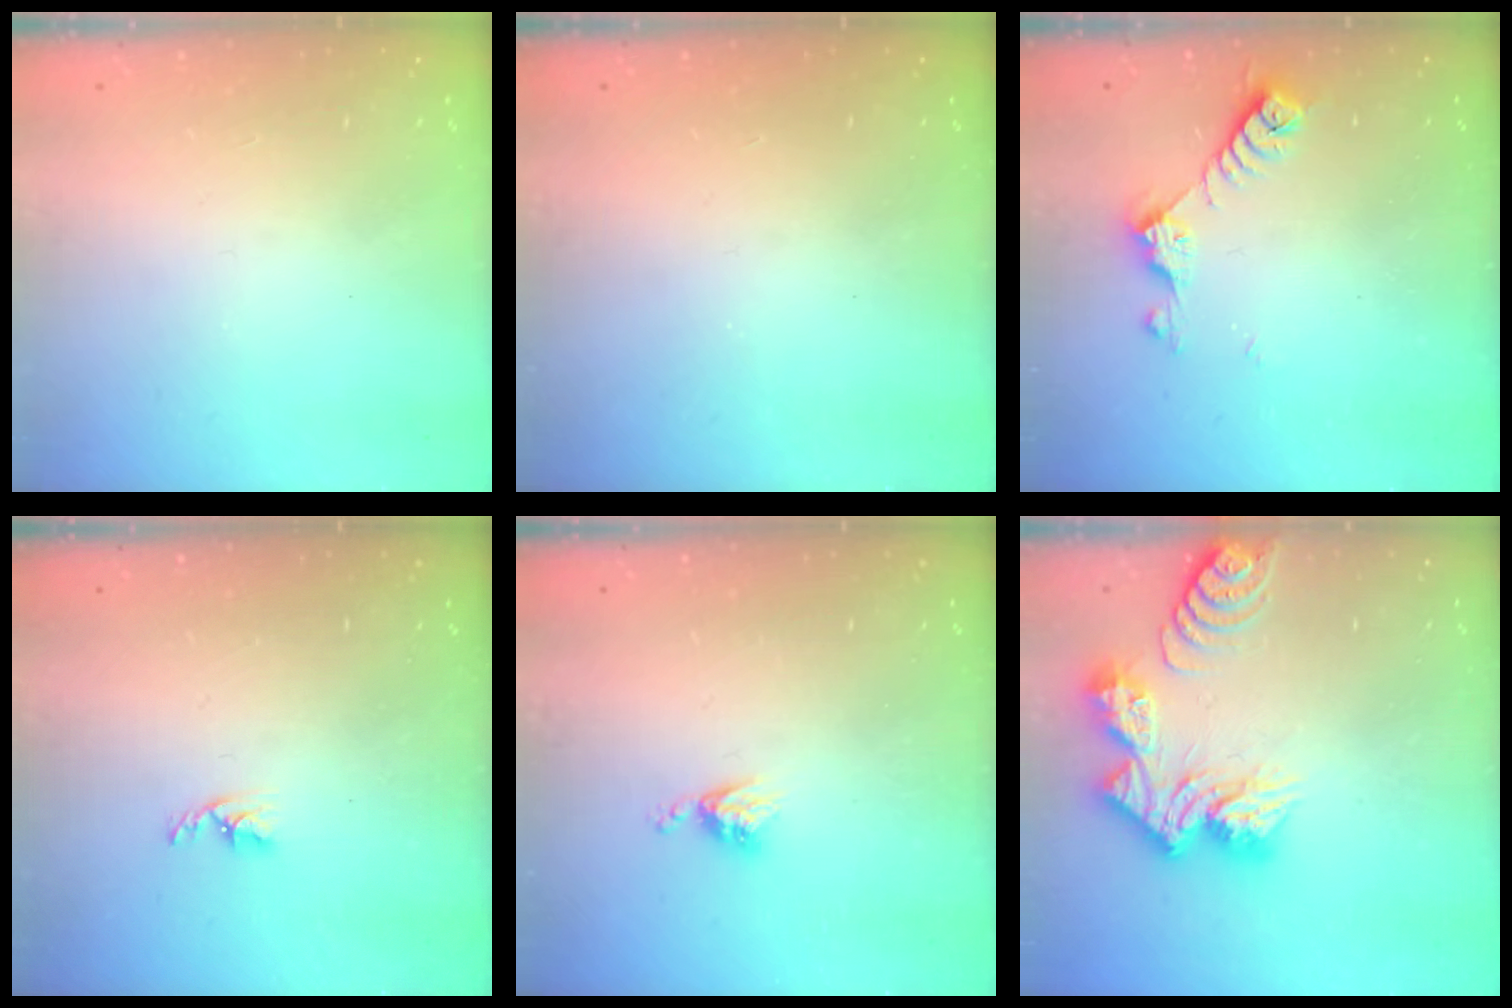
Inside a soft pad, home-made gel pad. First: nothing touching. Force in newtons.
{"total": 1.1, "press": 1.1, "slide": 0.1}
{"total": 7.2, "press": 7.2, "slide": 0.9}
{"total": 3.3, "press": 3.2, "slide": 0.5}
{"total": 3.6, "press": 3.6, "slide": 0.4}
{"total": 14.7, "press": 14.7, "slide": 1.3}